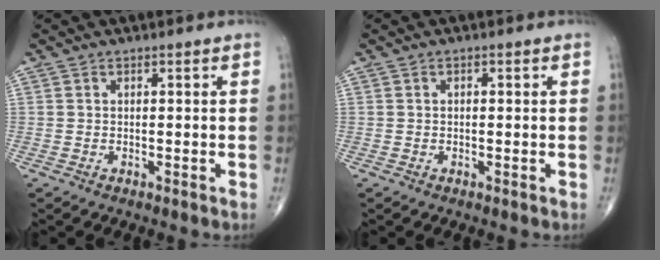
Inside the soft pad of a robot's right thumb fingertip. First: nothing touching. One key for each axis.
{"total": 0.8, "fx": 0.2, "fy": 0.3, "fz": 0.7, "tx": -0.016, "ty": 0.005, "tz": 0.004}